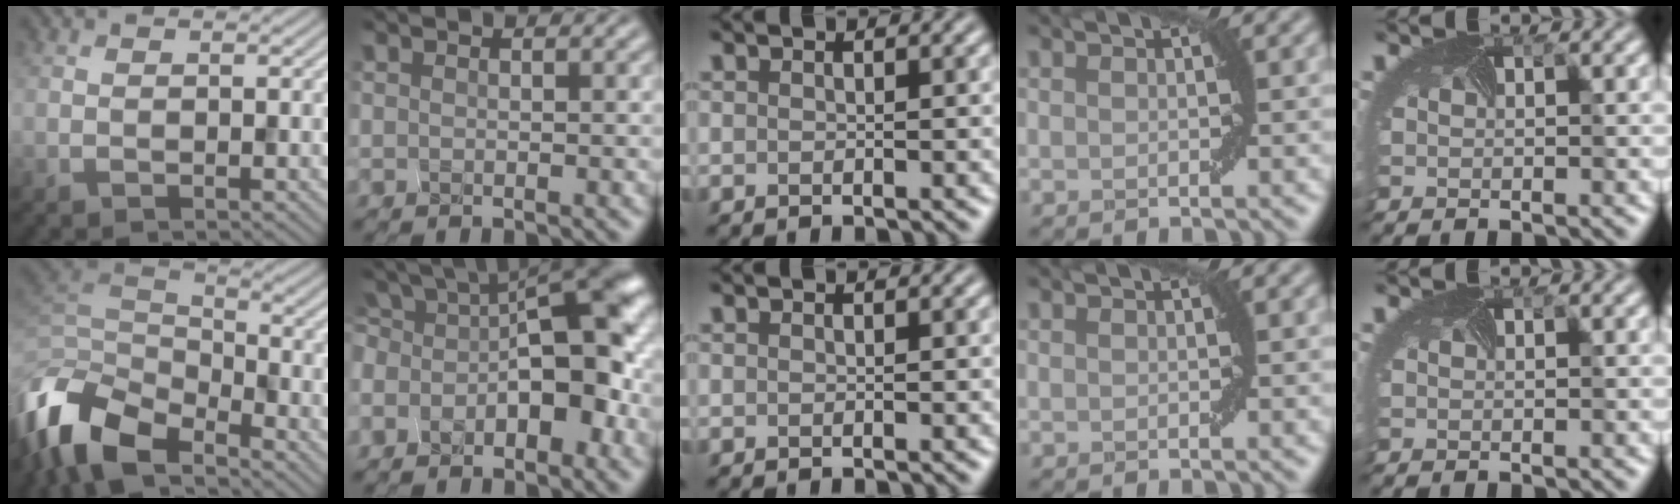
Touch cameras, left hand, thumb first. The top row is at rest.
{"thumb": {"total": 12.0, "force": [-7.9, 5.7, 7.1], "torque": [-0.179, -0.014, -0.155]}, "index": {"total": 10.1, "force": [-2.7, 4.8, 8.4], "torque": [-0.126, 0.018, -0.039]}}